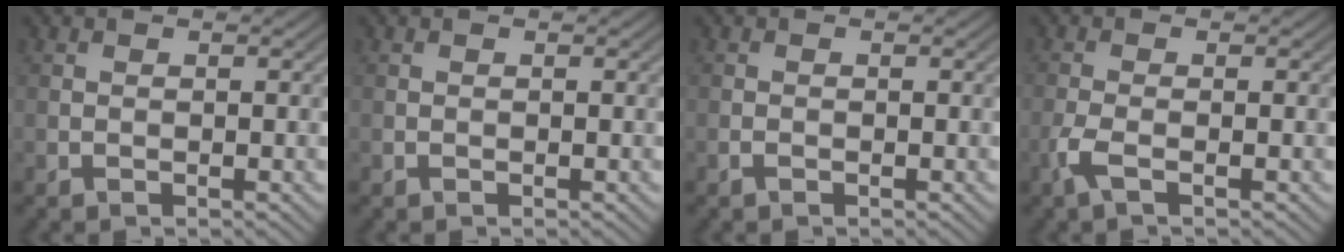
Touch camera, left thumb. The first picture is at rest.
{"total": 0.0}
{"total": 0.5, "force": [-0.4, 0.2, 0.3], "torque": [-0.005, 0.000, -0.006]}
{"total": 2.5, "force": [-1.2, 0.5, 2.1], "torque": [-0.053, 0.002, -0.033]}